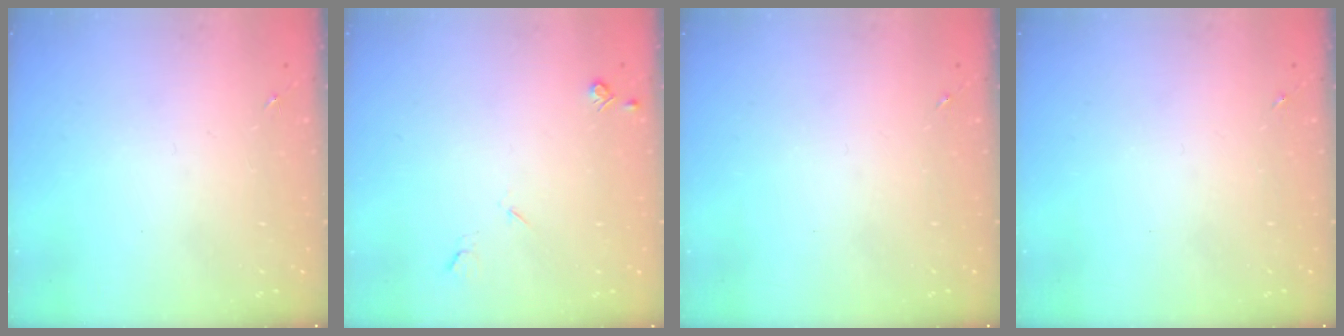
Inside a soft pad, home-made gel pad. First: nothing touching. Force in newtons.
{"total": 4.6, "press": 4.5, "slide": 0.7}
{"total": 0.0}
{"total": 0.0}